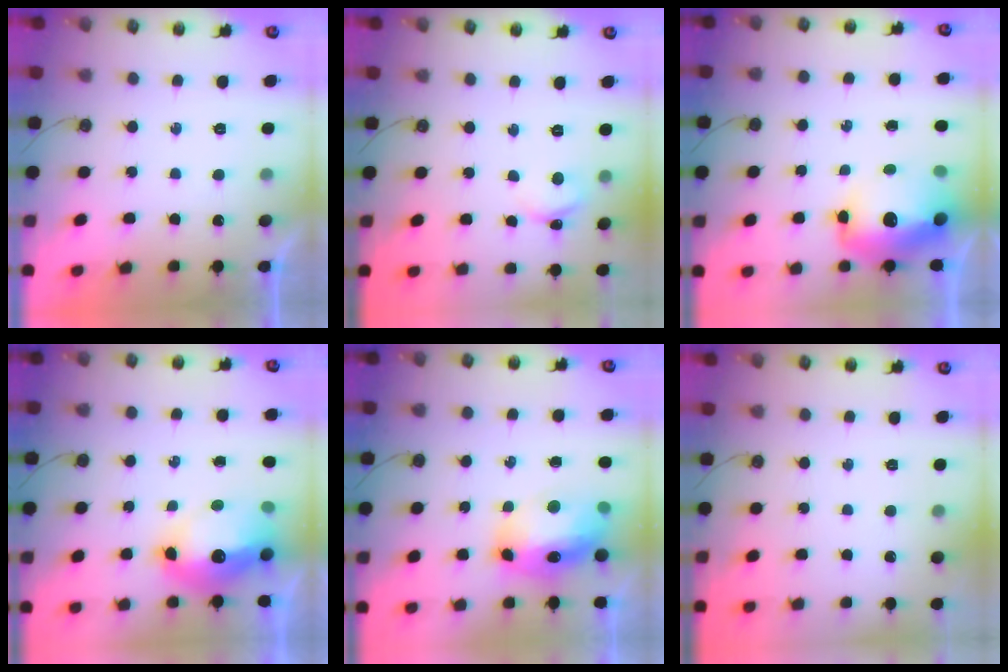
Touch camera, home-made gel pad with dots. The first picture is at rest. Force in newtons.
{"total": 3.3, "press": 3.3, "slide": 0.4}
{"total": 19.6, "press": 19.4, "slide": 2.2}
{"total": 14.2, "press": 14.2, "slide": 1.4}
{"total": 13.8, "press": 13.8, "slide": 1.5}
{"total": 0.0}